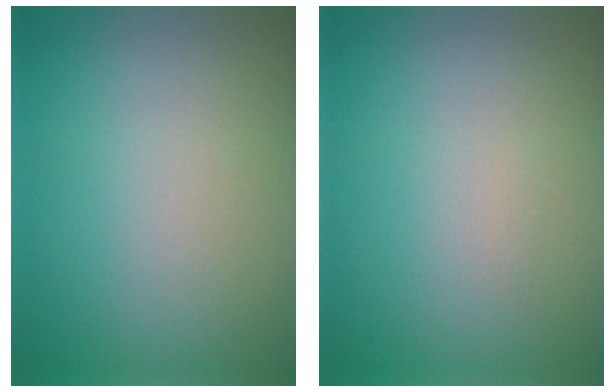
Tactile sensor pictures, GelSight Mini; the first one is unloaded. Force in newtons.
{"total": 0.0}